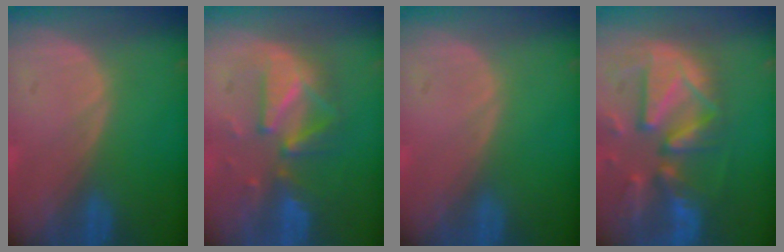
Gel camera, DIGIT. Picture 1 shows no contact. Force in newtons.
{"total": 8.0, "press": 8.0, "slide": 0.8}
{"total": 0.0}
{"total": 12.8, "press": 11.1, "slide": 6.3}